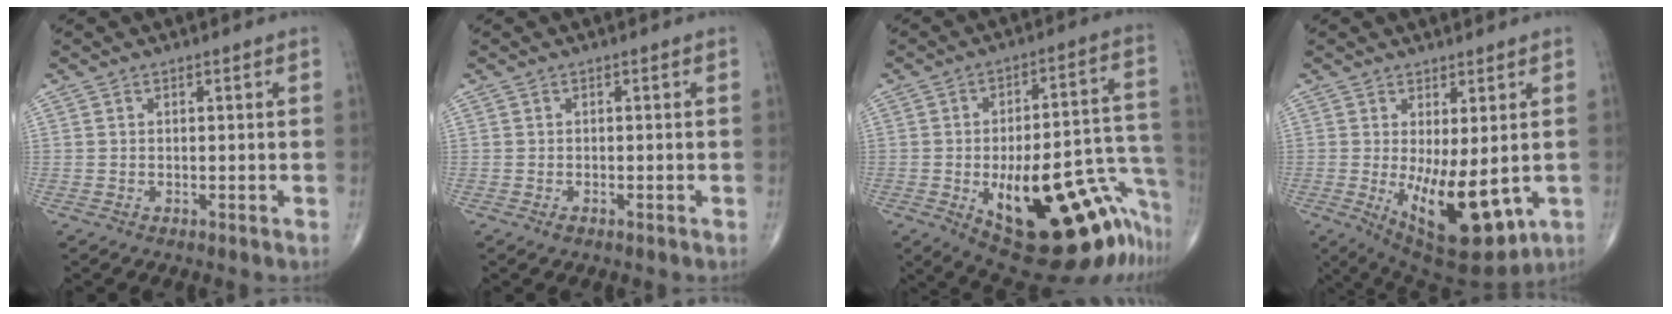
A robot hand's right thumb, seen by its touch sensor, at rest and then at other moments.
{"total": 0.7, "force": [-0.5, 0.3, 0.5], "torque": [-0.011, 0.000, -0.007]}
{"total": 28.7, "force": [-12.6, 10.5, 23.6], "torque": [-0.226, 0.075, -0.160]}
{"total": 13.2, "force": [-2.1, 5.3, 11.9], "torque": [-0.179, -0.027, -0.008]}